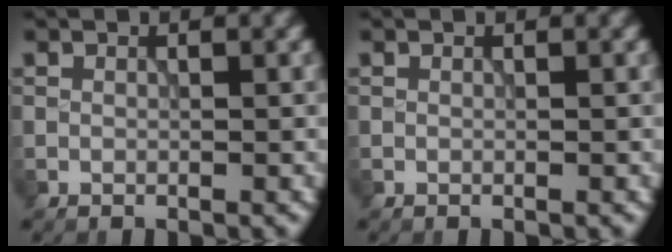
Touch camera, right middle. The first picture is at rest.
{"total": 0.0}